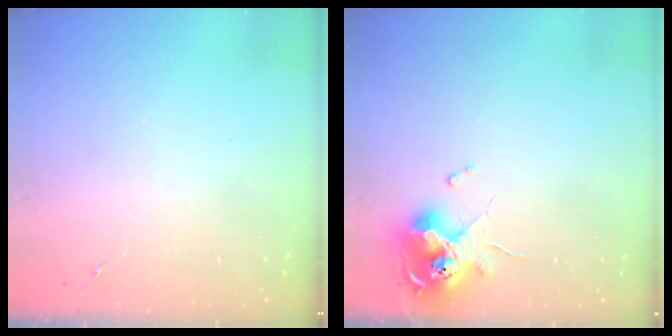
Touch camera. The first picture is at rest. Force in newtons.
{"total": 13.5, "press": 13.4, "slide": 1.2}